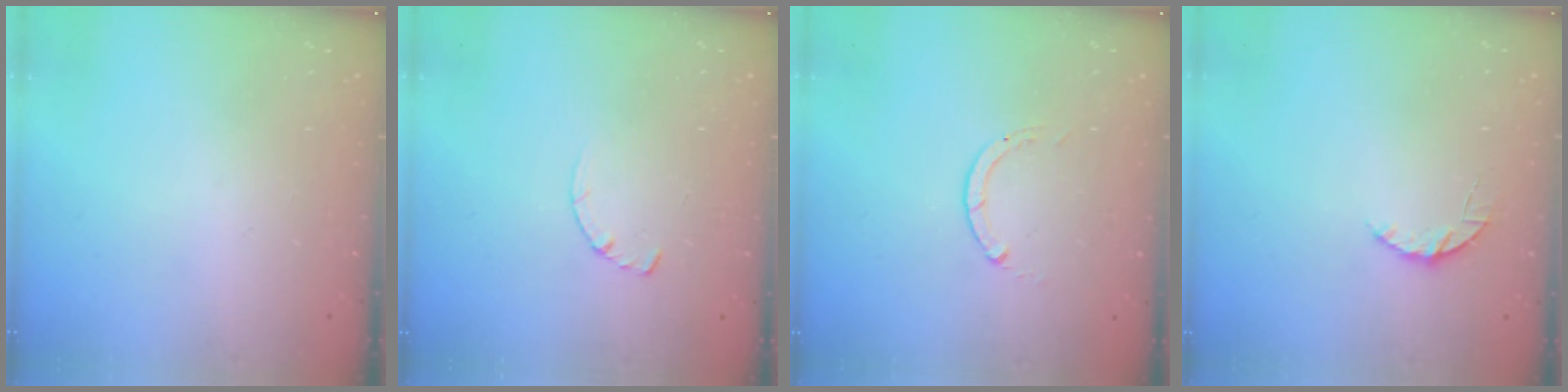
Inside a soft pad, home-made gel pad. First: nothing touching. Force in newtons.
{"total": 2.8, "press": 2.8, "slide": 0.4}
{"total": 0.0}
{"total": 3.1, "press": 3.1, "slide": 0.3}